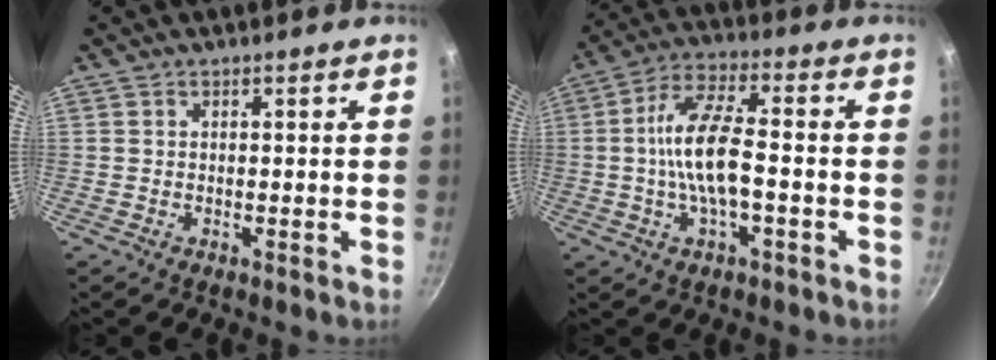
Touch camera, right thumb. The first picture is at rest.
{"total": 11.9, "force": [-1.6, 4.5, 10.9], "torque": [-0.204, 0.029, -0.041]}